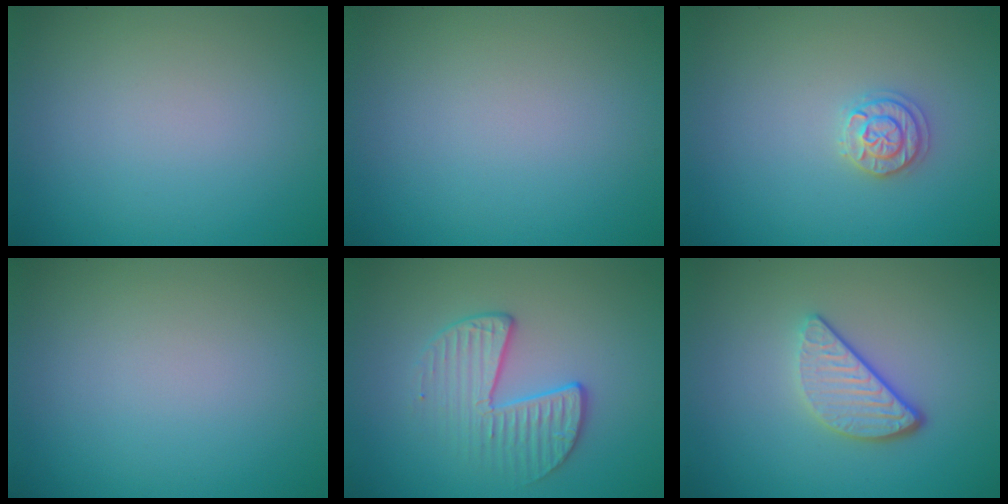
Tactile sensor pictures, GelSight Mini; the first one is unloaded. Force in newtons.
{"total": 0.0}
{"total": 1.8, "press": 1.8, "slide": 0.1}
{"total": 0.0}
{"total": 3.4, "press": 2.9, "slide": 1.8}
{"total": 3.3, "press": 2.7, "slide": 1.9}